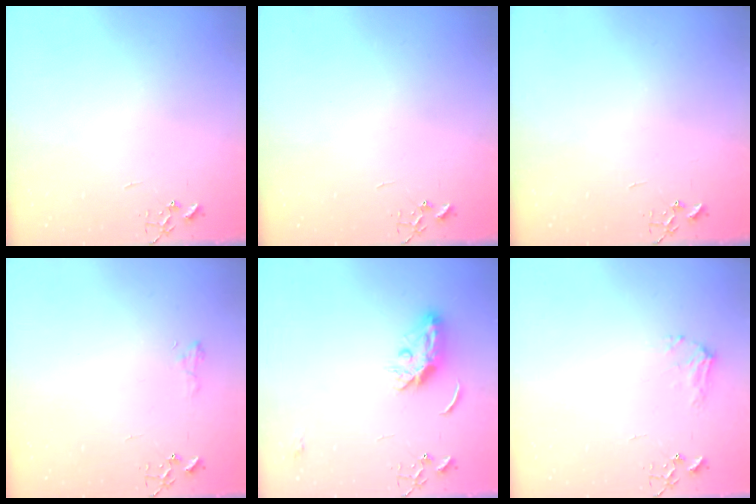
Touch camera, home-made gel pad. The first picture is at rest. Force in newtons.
{"total": 0.0}
{"total": 0.0}
{"total": 5.6, "press": 5.6, "slide": 0.6}
{"total": 7.7, "press": 7.7, "slide": 0.2}
{"total": 9.0, "press": 8.9, "slide": 0.9}